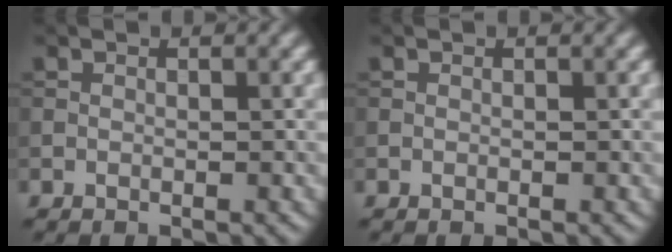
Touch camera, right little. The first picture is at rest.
{"total": 0.0}